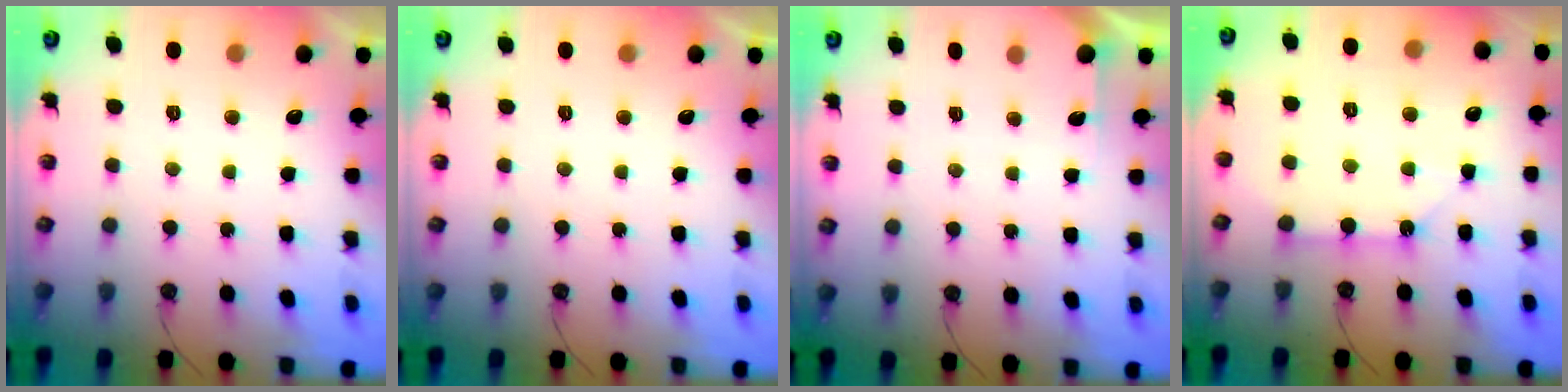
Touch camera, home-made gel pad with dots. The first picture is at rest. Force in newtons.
{"total": 0.0}
{"total": 2.7, "press": 2.7, "slide": 0.3}
{"total": 6.2, "press": 6.2, "slide": 0.6}